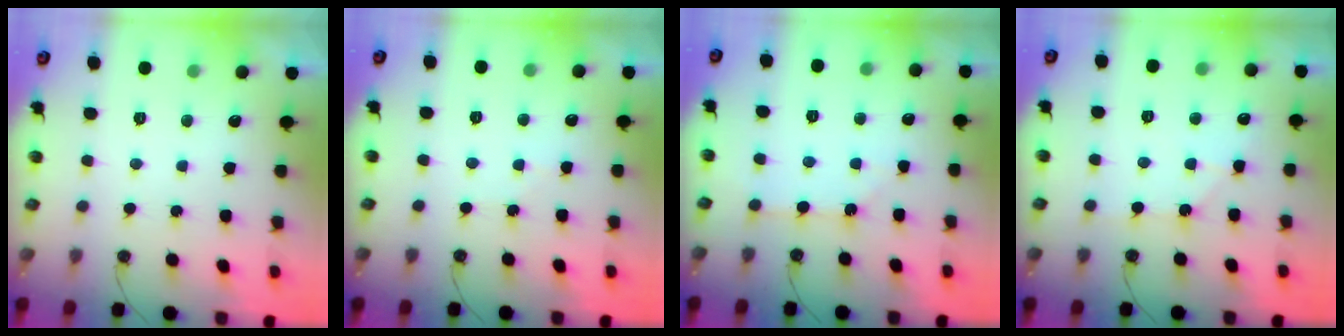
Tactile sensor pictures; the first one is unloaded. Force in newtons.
{"total": 4.5, "press": 4.4, "slide": 0.8}
{"total": 2.3, "press": 2.2, "slide": 0.4}
{"total": 5.6, "press": 5.6, "slide": 0.7}